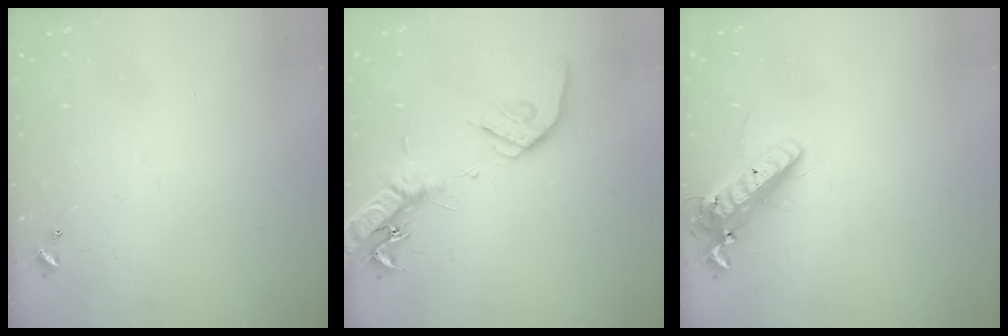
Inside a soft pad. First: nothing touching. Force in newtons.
{"total": 19.4, "press": 19.1, "slide": 3.5}
{"total": 15.3, "press": 15.1, "slide": 2.8}